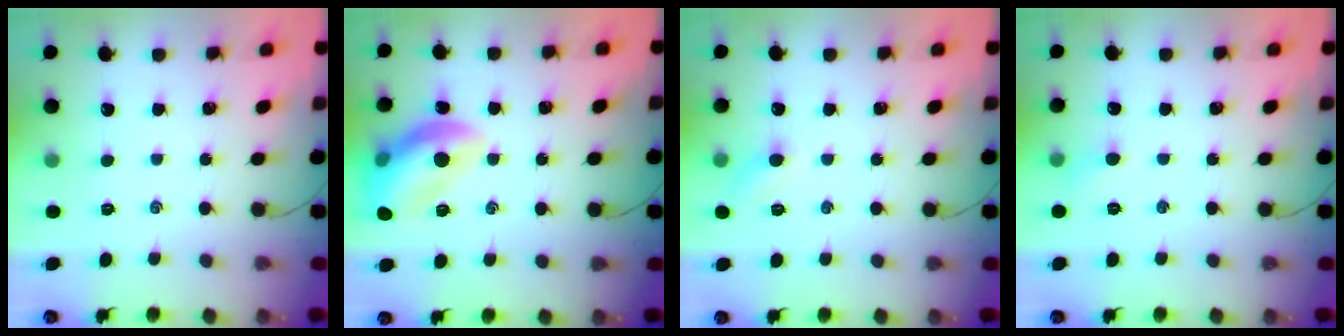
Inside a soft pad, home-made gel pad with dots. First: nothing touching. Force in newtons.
{"total": 14.3, "press": 14.3, "slide": 1.1}
{"total": 4.5, "press": 4.3, "slide": 1.2}
{"total": 3.7, "press": 3.5, "slide": 1.2}